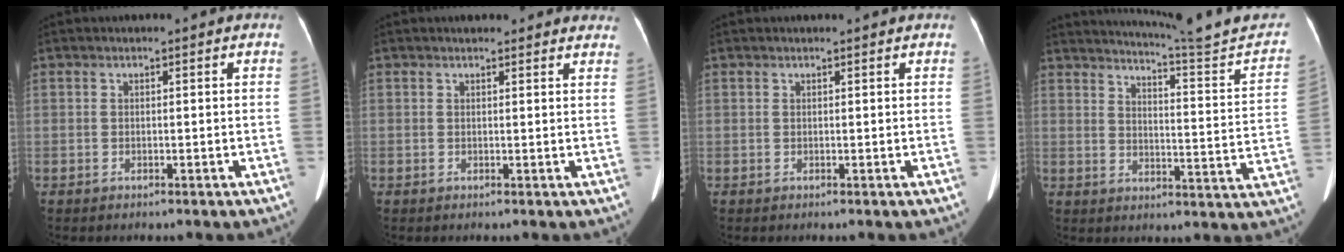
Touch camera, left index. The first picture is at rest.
{"total": 6.8, "force": [6.1, 2.4, 1.7], "torque": [0.004, 0.015, 0.056]}
{"total": 1.3, "force": [1.2, 0.0, 0.5], "torque": [-0.011, 0.012, 0.018]}
{"total": 19.2, "force": [17.9, -0.8, 6.9], "torque": [-0.100, -0.071, 0.220]}